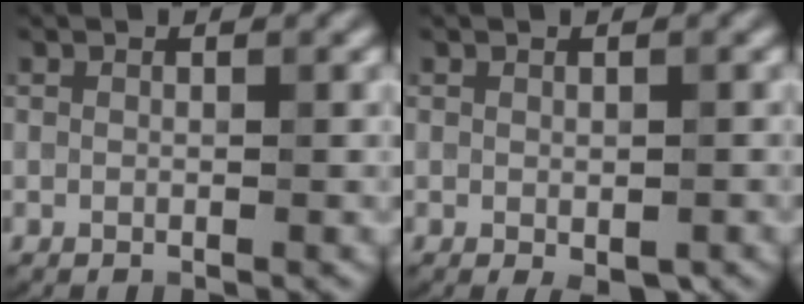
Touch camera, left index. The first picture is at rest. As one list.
[{"total": 1.3, "force": [-0.7, 0.6, 0.9], "torque": [-0.018, -0.007, -0.003]}]